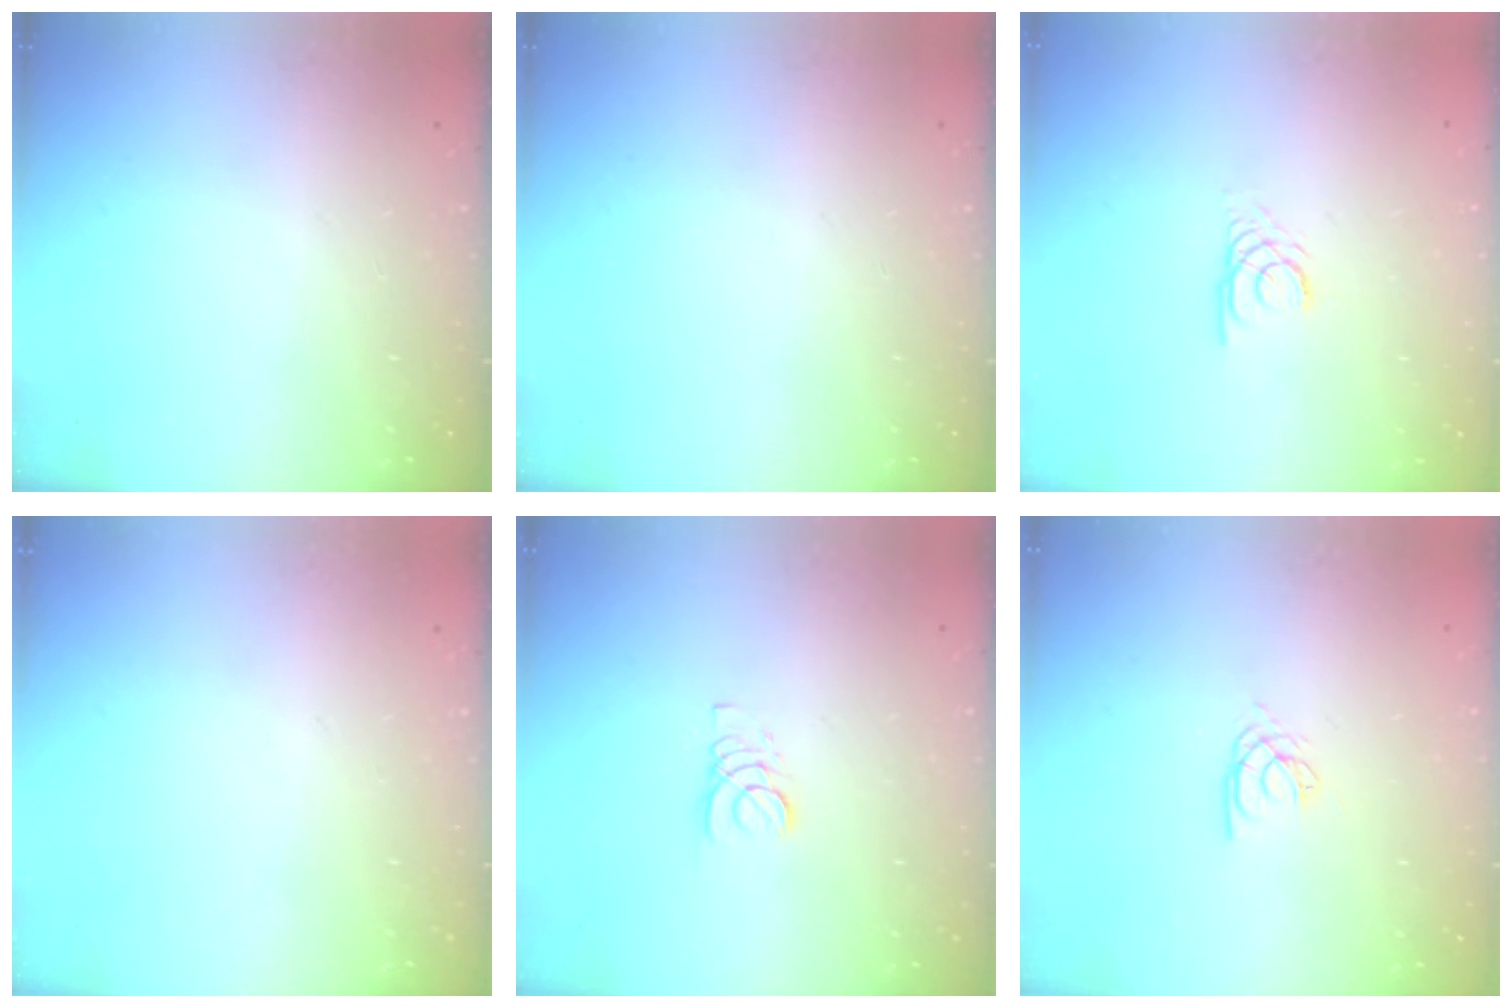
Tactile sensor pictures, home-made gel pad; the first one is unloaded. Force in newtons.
{"total": 0.0}
{"total": 2.2, "press": 2.2, "slide": 0.3}
{"total": 0.0}
{"total": 2.7, "press": 2.7, "slide": 0.3}
{"total": 4.5, "press": 4.5, "slide": 0.3}